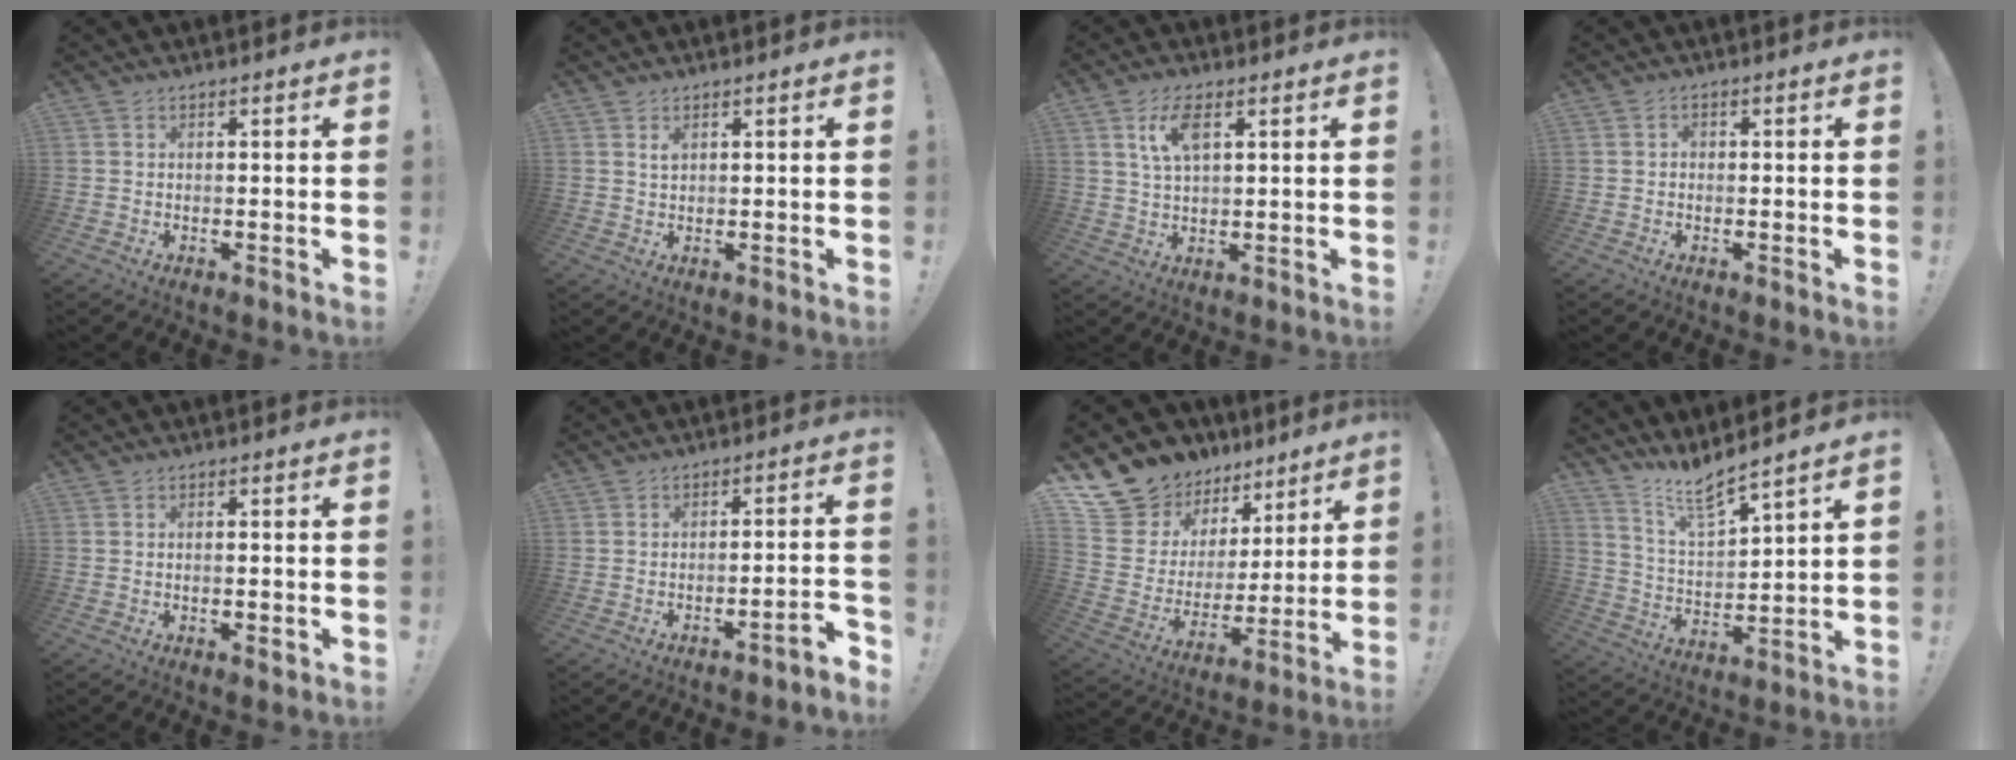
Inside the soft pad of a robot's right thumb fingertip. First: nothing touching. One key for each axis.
{"total": 1.1, "fx": 0.7, "fy": 0.5, "fz": 0.8, "tx": -0.012, "ty": -0.002, "tz": 0.011}
{"total": 7.3, "fx": 3.0, "fy": 3.4, "fz": 5.8, "tx": -0.104, "ty": 0.002, "tz": 0.053}
{"total": 0.9, "fx": -0.5, "fy": 0.7, "fz": 0.3, "tx": -0.005, "ty": 0.003, "tz": -0.010}
{"total": 1.6, "fx": -0.4, "fy": 0.3, "fz": 1.5, "tx": -0.015, "ty": -0.003, "tz": -0.007}
{"total": 4.0, "fx": -2.6, "fy": 0.1, "fz": 3.1, "tx": -0.047, "ty": 0.001, "tz": -0.044}
{"total": 13.4, "fx": 11.0, "fy": 7.6, "fz": 1.6, "tx": -0.040, "ty": -0.091, "tz": 0.219}
{"total": 8.9, "fx": 8.0, "fy": 0.8, "fz": 3.8, "tx": -0.082, "ty": -0.064, "tz": 0.142}